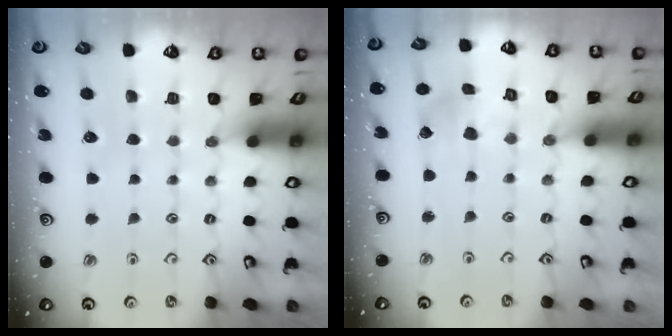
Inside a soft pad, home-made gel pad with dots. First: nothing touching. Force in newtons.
{"total": 2.5, "press": 2.5, "slide": 0.3}